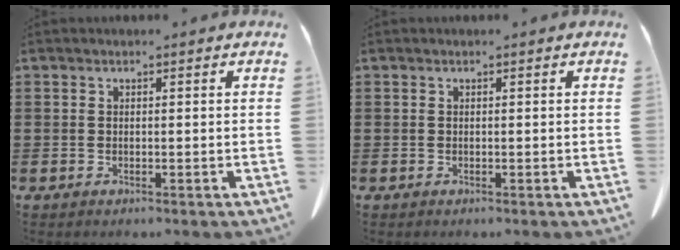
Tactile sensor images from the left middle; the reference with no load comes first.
{"total": 0.0}